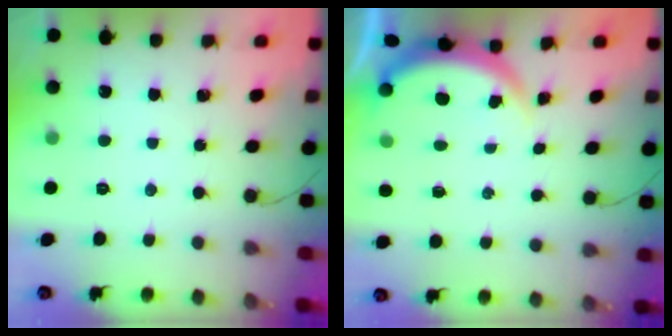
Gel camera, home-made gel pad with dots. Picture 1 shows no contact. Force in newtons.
{"total": 3.7, "press": 3.6, "slide": 0.6}